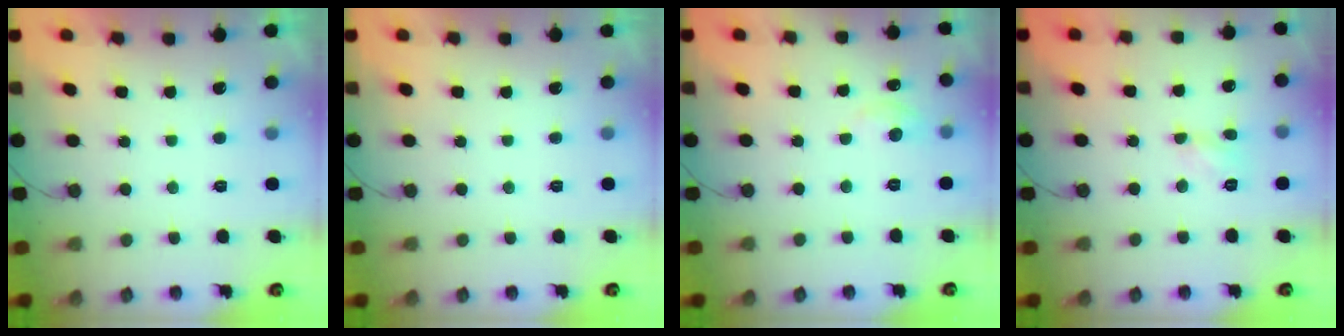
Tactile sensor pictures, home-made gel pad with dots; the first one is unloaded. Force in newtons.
{"total": 0.0}
{"total": 5.0, "press": 4.9, "slide": 0.6}
{"total": 3.8, "press": 3.7, "slide": 0.5}